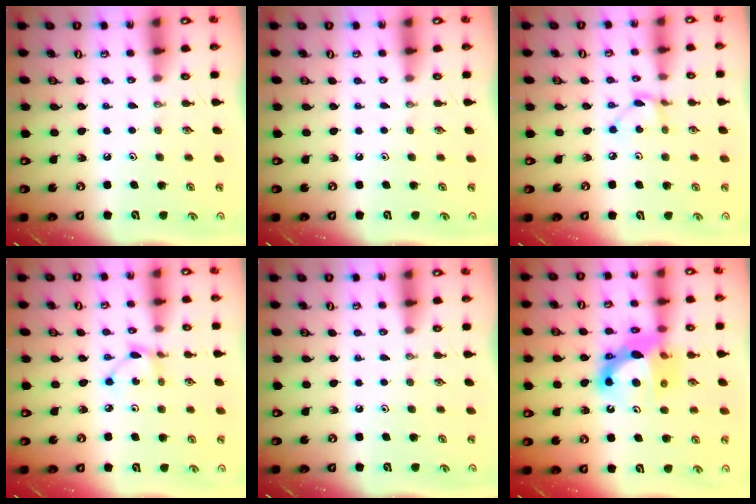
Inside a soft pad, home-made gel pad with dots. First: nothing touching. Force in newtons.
{"total": 0.0}
{"total": 3.1, "press": 3.1, "slide": 0.2}
{"total": 2.9, "press": 2.9, "slide": 0.1}
{"total": 0.0}
{"total": 12.5, "press": 12.4, "slide": 1.9}